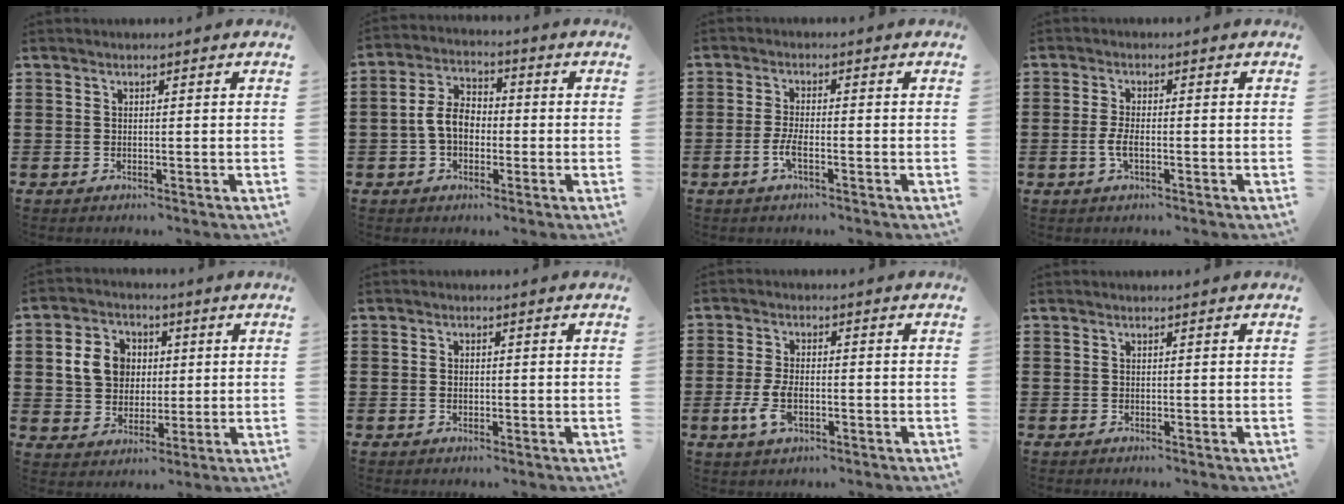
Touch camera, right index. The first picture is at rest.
{"total": 6.3, "force": [-0.9, 4.3, 4.5], "torque": [-0.107, 0.007, -0.024]}
{"total": 3.2, "force": [-1.3, 0.7, 2.8], "torque": [-0.070, -0.008, -0.029]}
{"total": 3.0, "force": [-0.8, 1.0, 2.8], "torque": [-0.063, -0.004, -0.018]}
{"total": 7.6, "force": [1.2, 6.6, 3.6], "torque": [-0.093, 0.019, 0.018]}
{"total": 1.0, "force": [-0.2, 0.7, 0.7], "torque": [-0.016, 0.003, -0.004]}
{"total": 4.7, "force": [-1.6, 2.3, 3.8], "torque": [-0.095, -0.008, -0.032]}
{"total": 0.0}